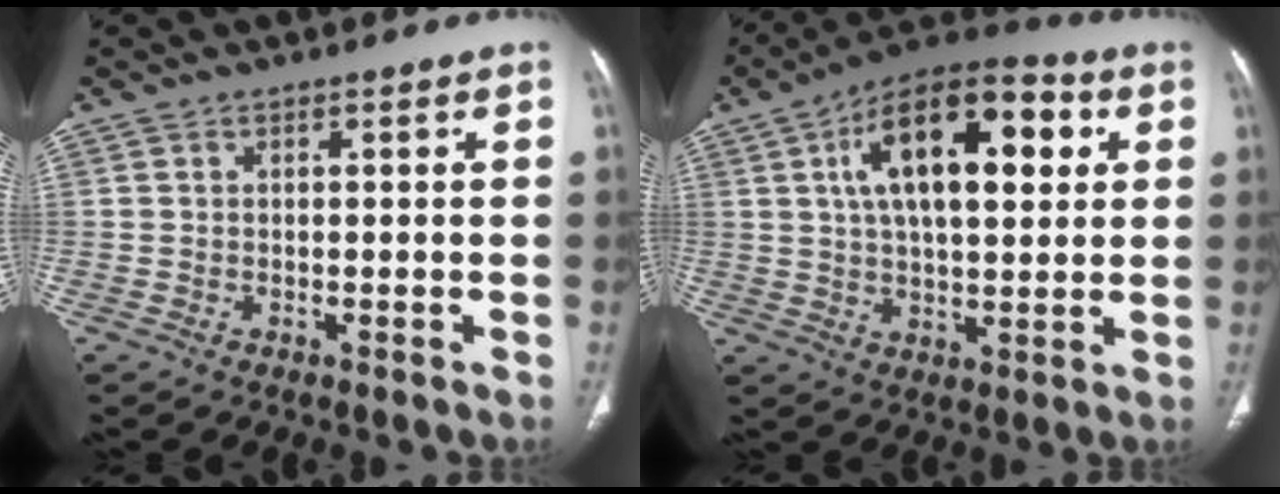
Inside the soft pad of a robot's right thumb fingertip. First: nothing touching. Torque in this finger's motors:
{"motor_torque": [0.55, 4.46, 1.71, 0.34, 0.17]}